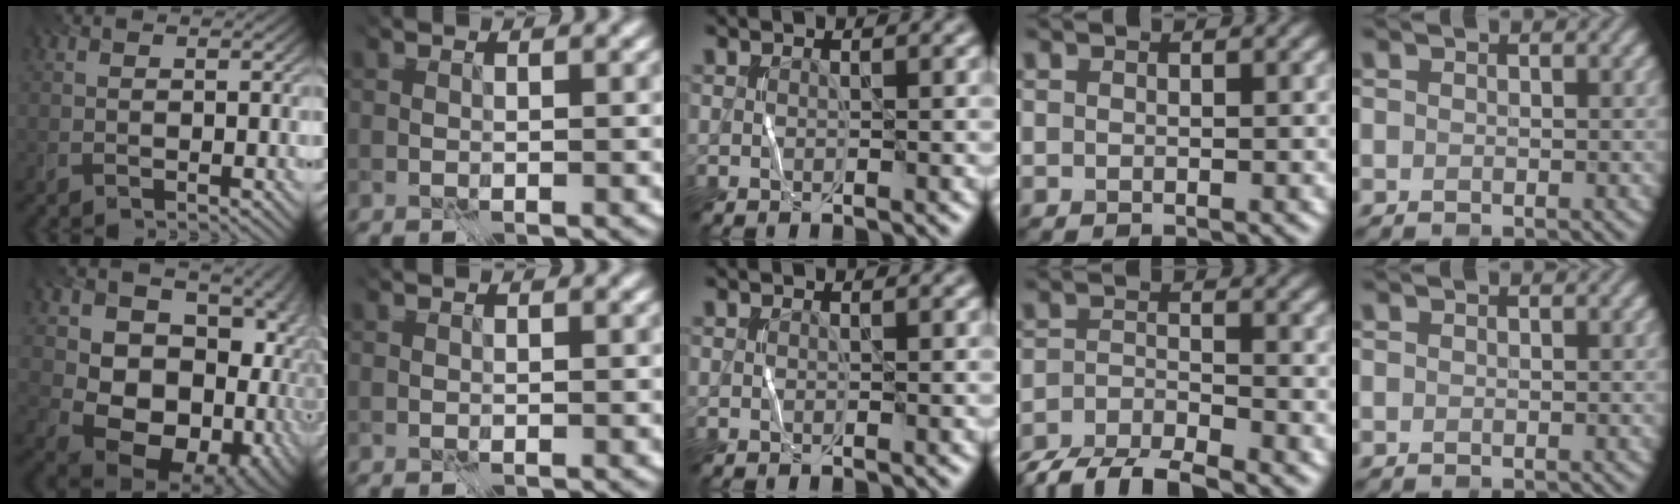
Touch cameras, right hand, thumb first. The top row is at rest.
{"thumb": {"total": 18.7, "force": [0.0, 15.4, 10.7], "torque": [-0.161, -0.031, 0.030]}, "ring": {"total": 6.1, "force": [-5.2, 1.4, 2.8], "torque": [-0.053, -0.012, -0.098]}}